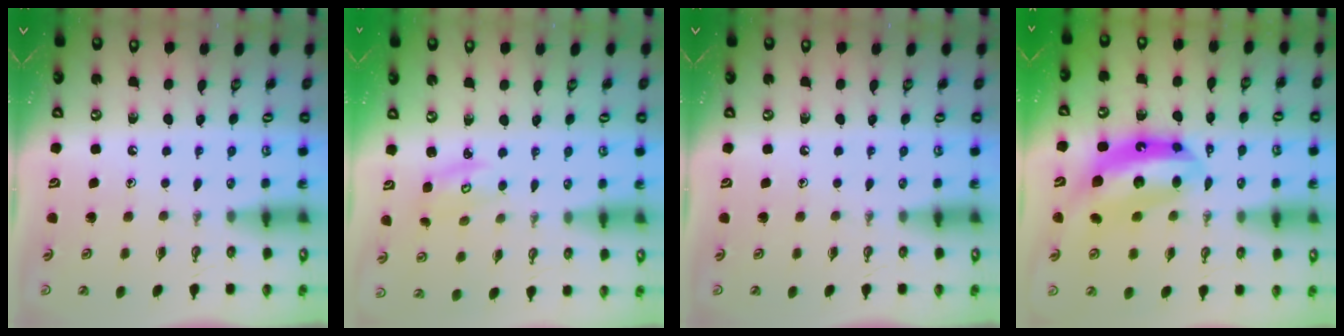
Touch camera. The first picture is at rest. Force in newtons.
{"total": 2.9, "press": 2.9, "slide": 0.4}
{"total": 0.0}
{"total": 13.2, "press": 13.1, "slide": 1.6}